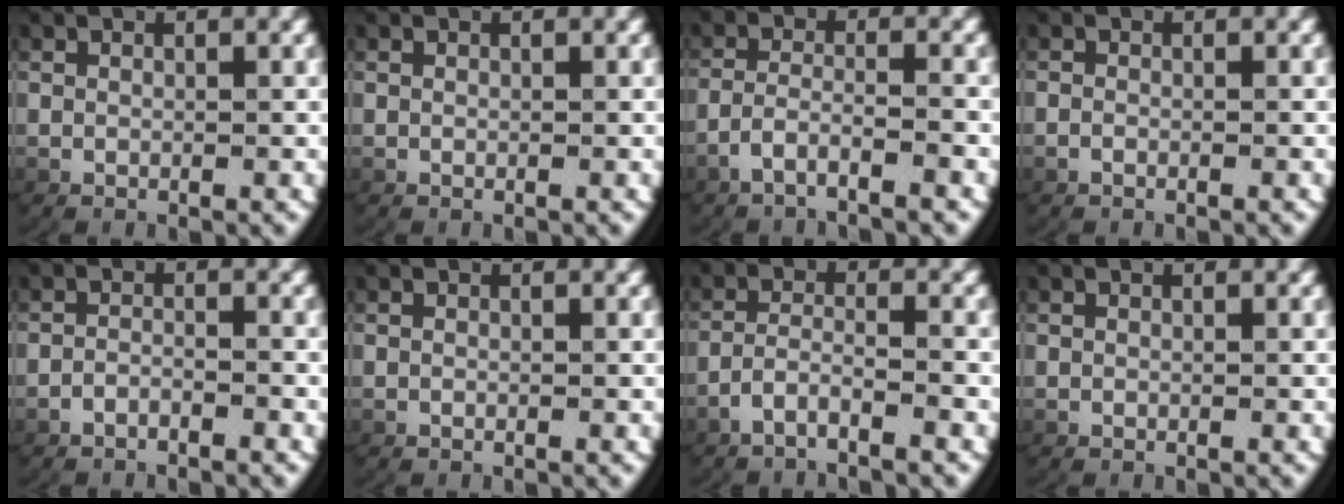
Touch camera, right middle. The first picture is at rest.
{"total": 0.0}
{"total": 2.9, "force": [-2.3, 0.4, 1.8], "torque": [-0.045, -0.010, -0.037]}
{"total": 0.7, "force": [-0.6, 0.2, 0.2], "torque": [-0.010, 0.001, -0.013]}
{"total": 1.8, "force": [-1.7, 0.2, 0.4], "torque": [-0.012, 0.000, -0.031]}
{"total": 0.0}
{"total": 2.9, "force": [-2.5, 0.3, 1.5], "torque": [-0.037, -0.008, -0.043]}
{"total": 0.0}